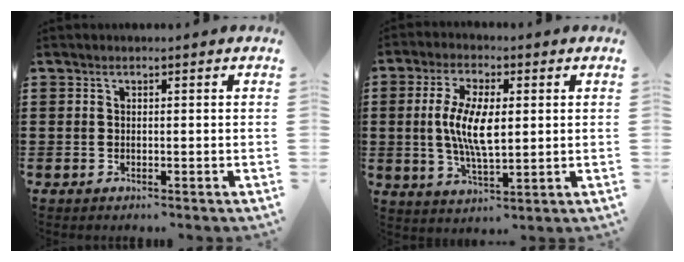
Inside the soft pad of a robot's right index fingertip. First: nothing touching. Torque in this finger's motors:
{"motor_torque": [0.64, -0.14, 0.37, 0.21]}